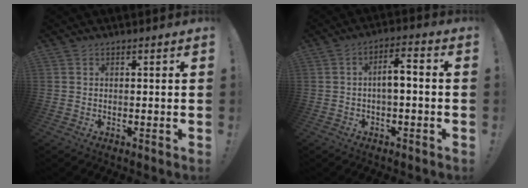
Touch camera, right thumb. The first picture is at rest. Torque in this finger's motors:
{"motor_torque": [0.04, 0.05, -0.10, 0.39, 0.05]}